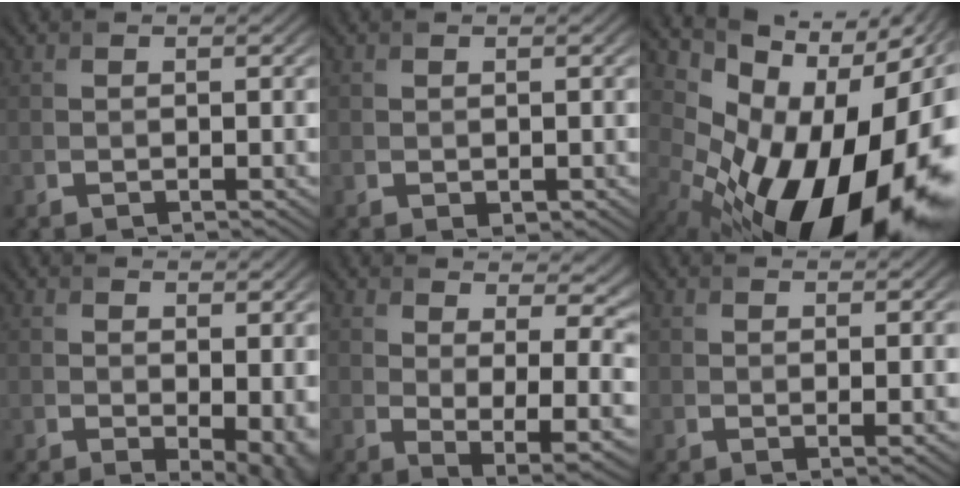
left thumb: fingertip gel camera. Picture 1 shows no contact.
{"total": 0.5, "force": [-0.1, 0.4, 0.4], "torque": [-0.007, -0.004, 0.004]}
{"total": 20.1, "force": [-5.5, 11.7, 15.4], "torque": [-0.227, -0.034, -0.072]}
{"total": 4.9, "force": [0.4, 2.3, 4.2], "torque": [-0.061, -0.012, 0.022]}
{"total": 10.6, "force": [4.0, 5.2, 8.3], "torque": [-0.122, -0.012, 0.090]}
{"total": 1.4, "force": [1.0, 0.2, 0.9], "torque": [-0.017, -0.002, 0.022]}